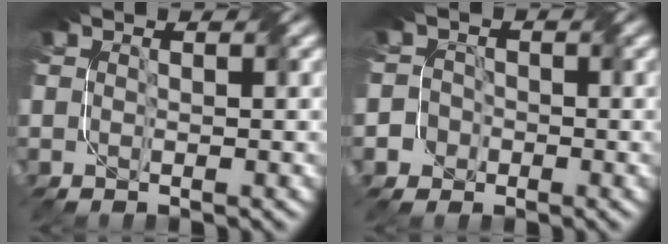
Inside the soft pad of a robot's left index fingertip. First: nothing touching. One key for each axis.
{"total": 3.1, "fx": -1.9, "fy": 2.5, "fz": -0.1, "tx": 0.025, "ty": 0.010, "tz": -0.046}